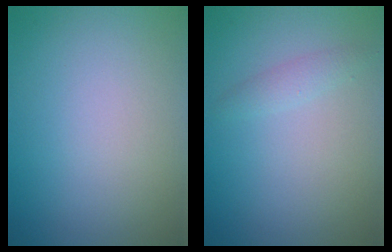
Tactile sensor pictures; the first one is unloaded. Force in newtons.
{"total": 1.1, "press": 1.1, "slide": 0.0}